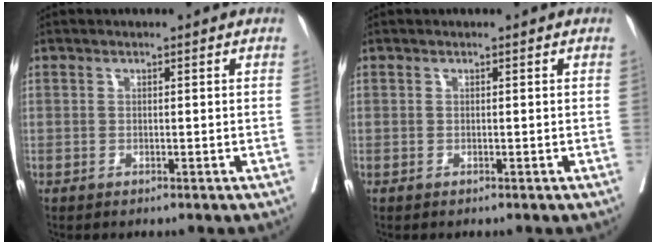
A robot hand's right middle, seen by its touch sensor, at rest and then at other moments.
{"total": 0.0}